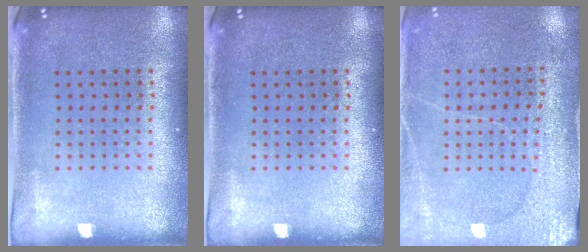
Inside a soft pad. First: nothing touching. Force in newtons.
{"total": 0.0}
{"total": 2.9, "press": 2.8, "slide": 0.4}